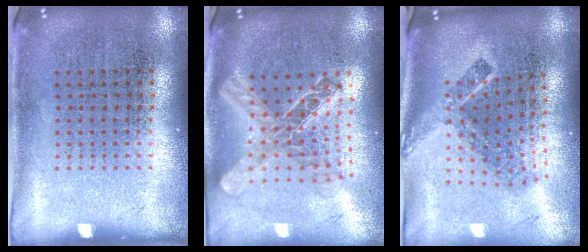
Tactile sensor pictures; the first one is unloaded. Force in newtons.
{"total": 2.2, "press": 1.8, "slide": 1.3}
{"total": 2.4, "press": 1.6, "slide": 1.7}